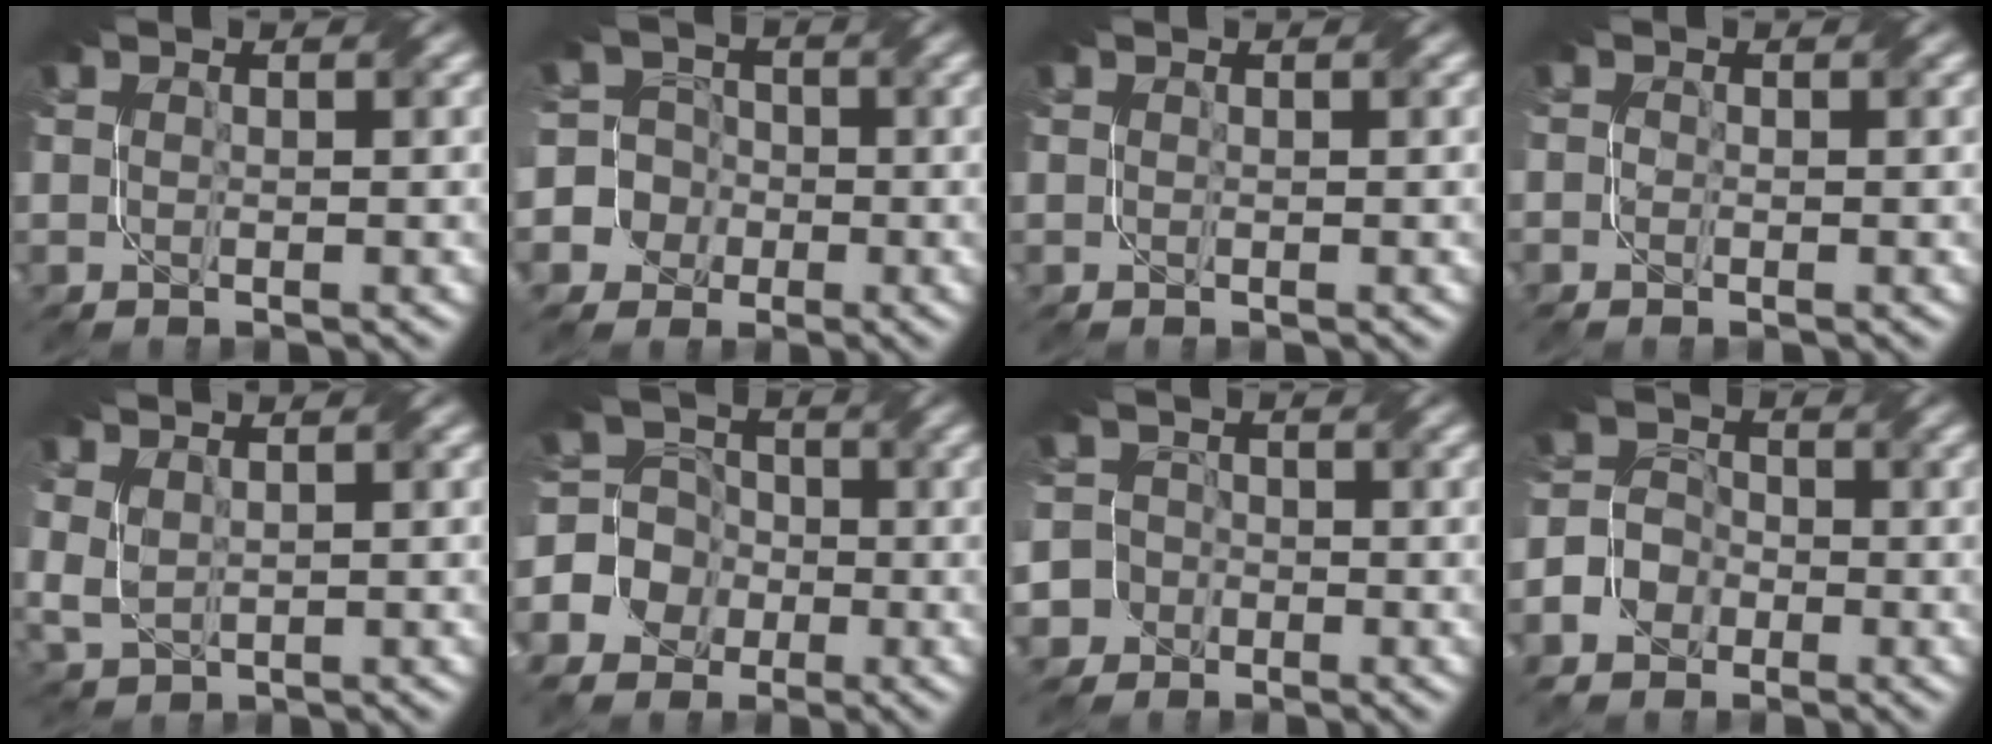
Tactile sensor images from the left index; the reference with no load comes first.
{"total": 8.2, "force": [-3.0, 7.6, 0.9], "torque": [-0.036, 0.016, -0.086]}
{"total": 0.0}
{"total": 0.6, "force": [-0.6, -0.1, -0.1], "torque": [0.007, -0.003, -0.019]}
{"total": 2.0, "force": [1.1, 0.9, 1.4], "torque": [-0.038, 0.002, 0.025]}
{"total": 7.6, "force": [-2.9, 6.7, 2.2], "torque": [-0.051, 0.012, -0.086]}
{"total": 6.7, "force": [-3.9, 5.5, 0.8], "torque": [-0.014, -0.004, -0.097]}
{"total": 3.9, "force": [-2.4, 2.8, 1.3], "torque": [-0.008, -0.001, -0.056]}